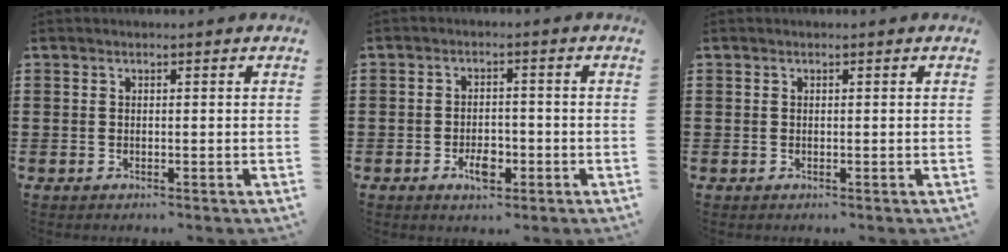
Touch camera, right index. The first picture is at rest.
{"total": 4.1, "force": [-1.7, 2.1, 3.1], "torque": [-0.050, 0.000, -0.032]}
{"total": 0.0}